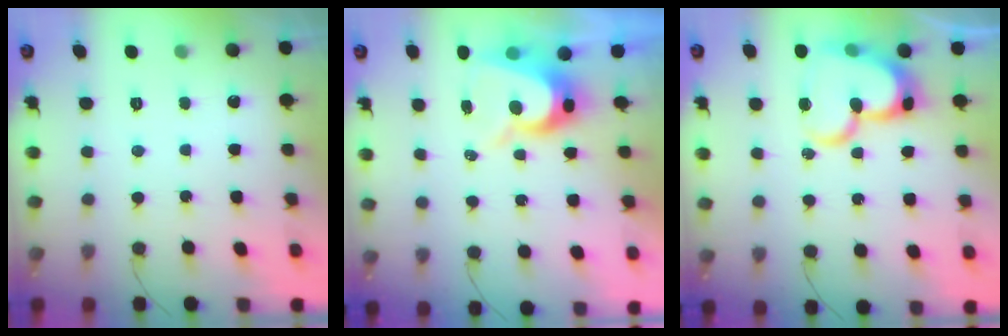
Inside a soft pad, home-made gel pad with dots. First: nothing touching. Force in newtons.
{"total": 9.0, "press": 9.0, "slide": 0.6}
{"total": 18.8, "press": 18.7, "slide": 1.9}